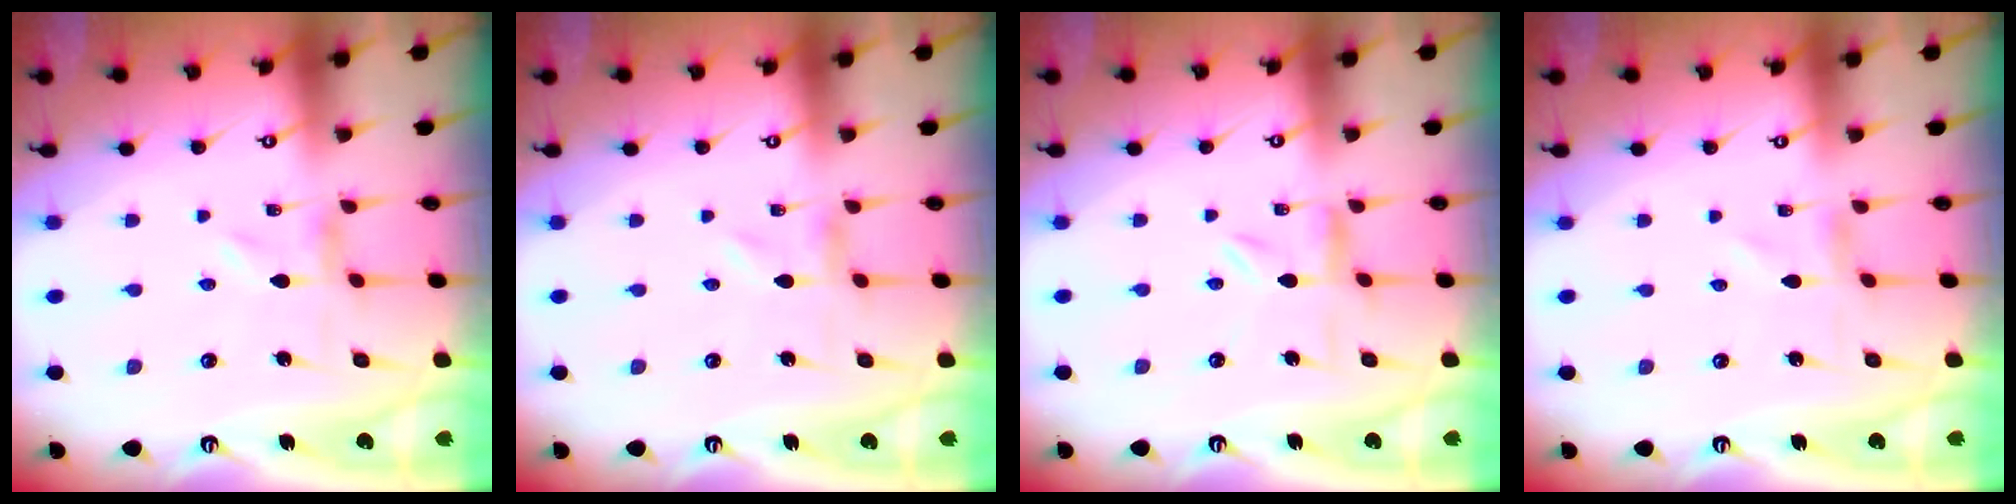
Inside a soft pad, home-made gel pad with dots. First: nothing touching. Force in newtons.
{"total": 0.0}
{"total": 2.1, "press": 2.1, "slide": 0.2}
{"total": 0.0}